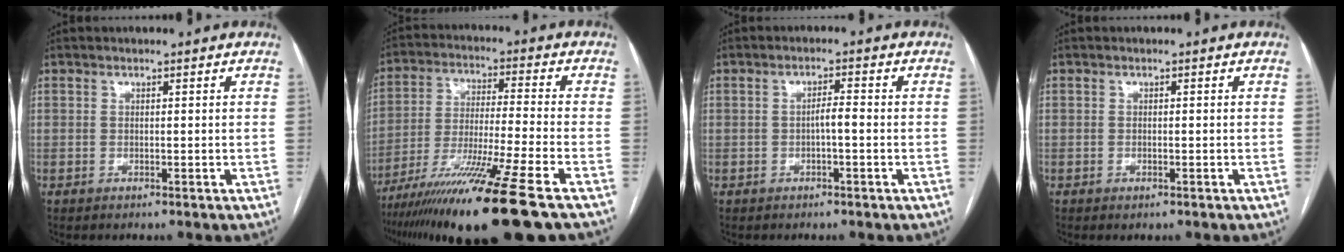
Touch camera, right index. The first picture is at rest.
{"total": 18.2, "force": [-12.8, -1.6, 12.9], "torque": [-0.224, -0.051, -0.221]}
{"total": 2.1, "force": [-0.6, 0.3, 2.0], "torque": [-0.032, 0.005, -0.010]}
{"total": 0.6, "force": [-0.4, 0.2, 0.4], "torque": [-0.006, 0.000, -0.004]}